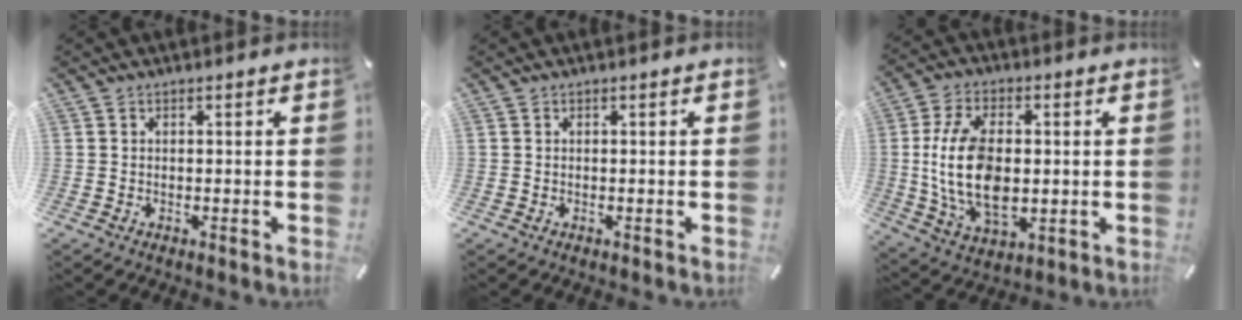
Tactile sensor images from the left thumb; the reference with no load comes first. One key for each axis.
{"total": 0.0}
{"total": 15.3, "fx": 0.4, "fy": 9.2, "fz": 12.1, "tx": -0.271, "ty": -0.009, "tz": 0.004}